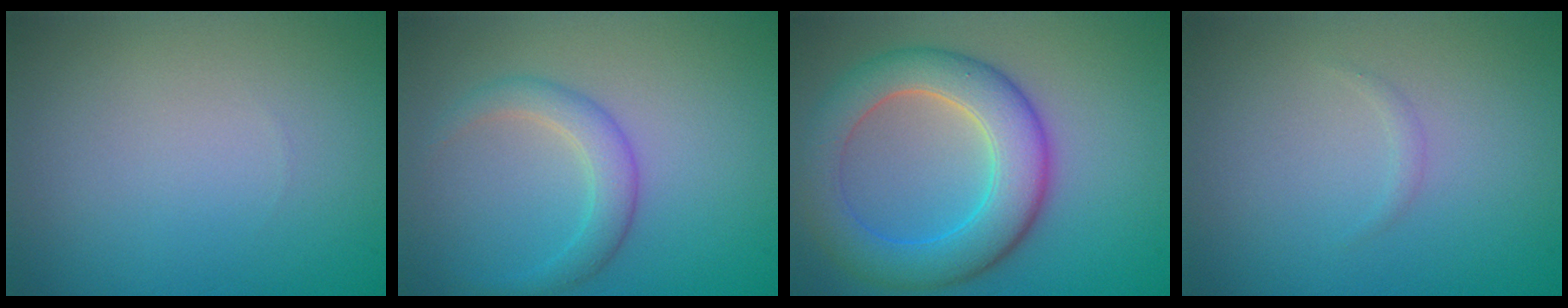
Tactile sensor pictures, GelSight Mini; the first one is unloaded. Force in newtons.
{"total": 2.6, "press": 2.6, "slide": 0.1}
{"total": 7.3, "press": 7.3, "slide": 0.1}
{"total": 0.6, "press": 0.6, "slide": 0.1}